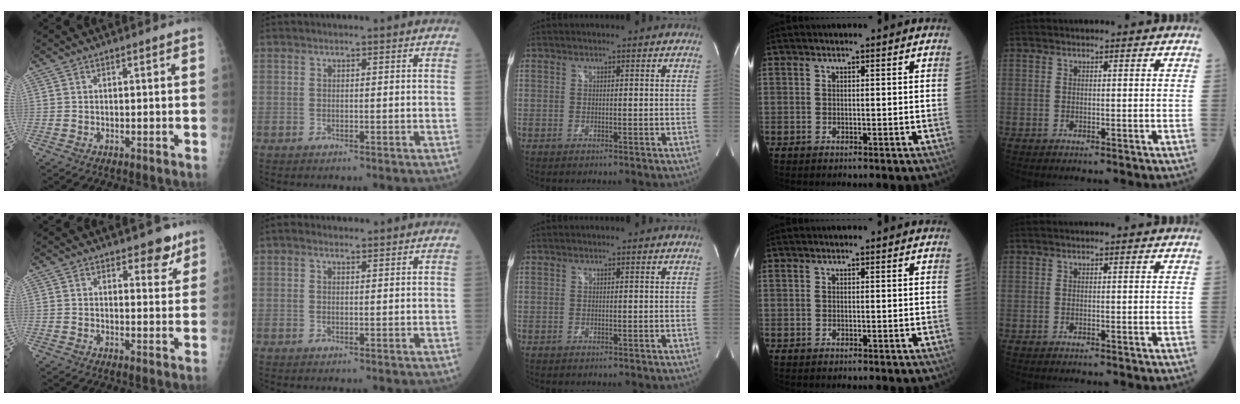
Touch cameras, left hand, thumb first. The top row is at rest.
{"thumb": {"total": 4.8, "force": [3.3, 2.5, 2.3], "torque": [0.001, -0.019, 0.041]}, "index": {"total": 1.2, "force": [0.8, 0.6, 0.6], "torque": [-0.018, 0.010, 0.012]}}